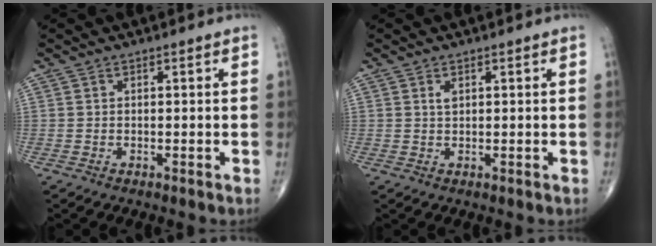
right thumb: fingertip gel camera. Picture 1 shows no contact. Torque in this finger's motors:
{"motor_torque": [0.47, 0.24, 0.45, 0.28, -0.01]}